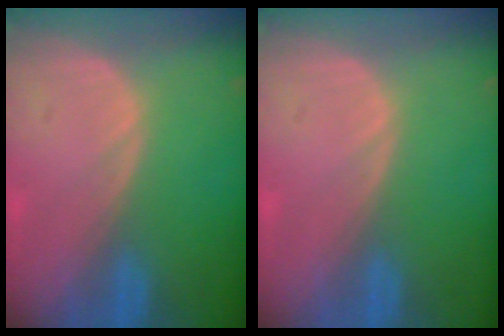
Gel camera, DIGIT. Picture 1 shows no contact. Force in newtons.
{"total": 0.0}